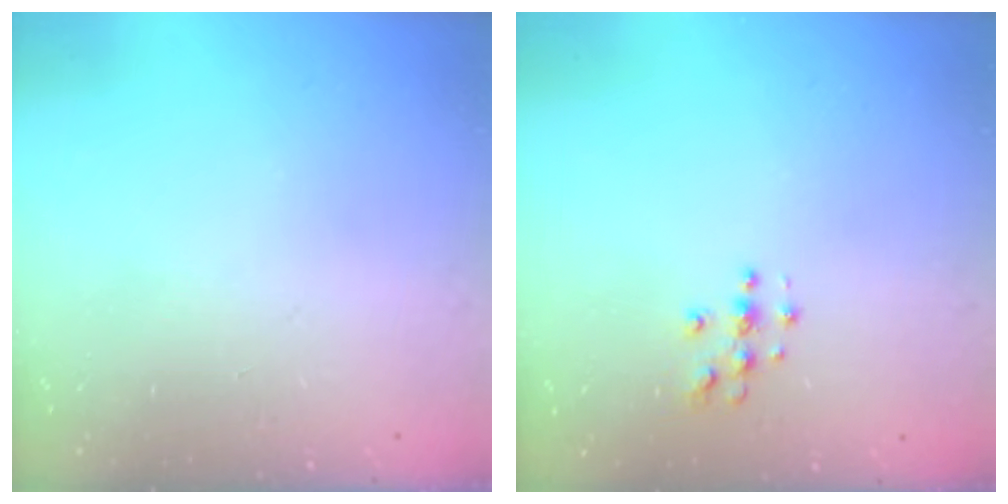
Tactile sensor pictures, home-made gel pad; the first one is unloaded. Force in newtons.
{"total": 3.7, "press": 3.7, "slide": 0.2}